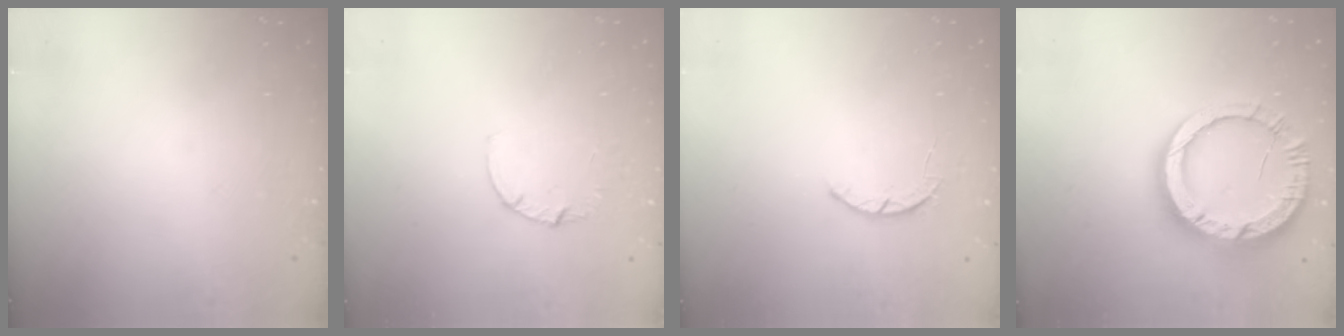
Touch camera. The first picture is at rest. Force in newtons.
{"total": 2.8, "press": 2.8, "slide": 0.3}
{"total": 2.5, "press": 2.5, "slide": 0.5}
{"total": 15.6, "press": 15.5, "slide": 1.6}